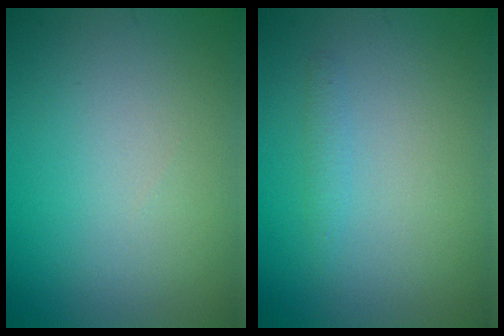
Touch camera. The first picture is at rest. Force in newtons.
{"total": 0.8, "press": 0.8, "slide": 0.1}